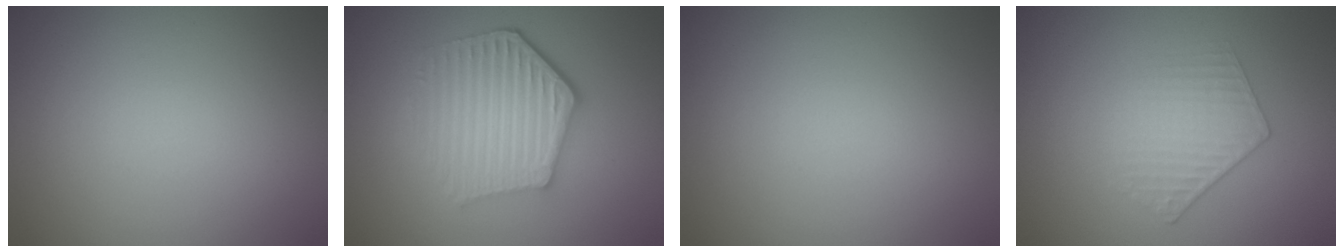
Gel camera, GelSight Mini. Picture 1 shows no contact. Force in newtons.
{"total": 5.6, "press": 4.4, "slide": 3.4}
{"total": 0.0}
{"total": 1.7, "press": 1.2, "slide": 1.3}